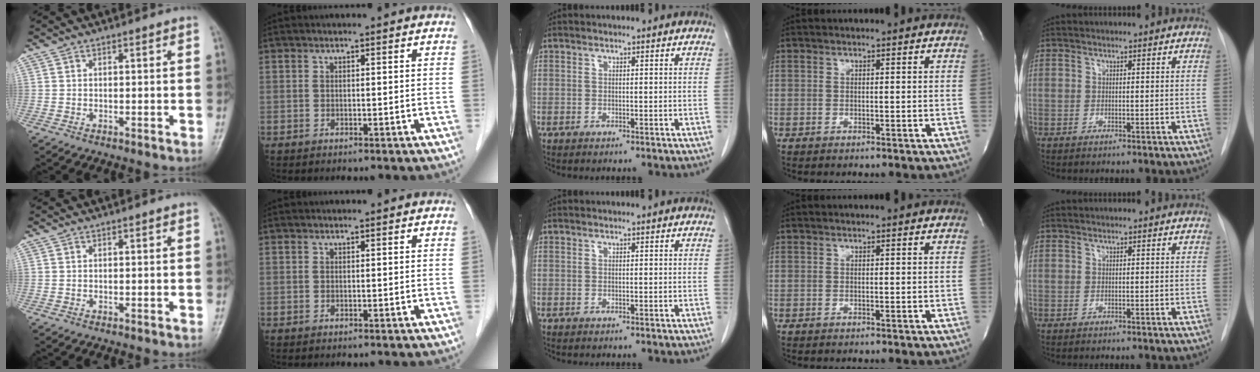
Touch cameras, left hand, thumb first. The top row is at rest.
{}